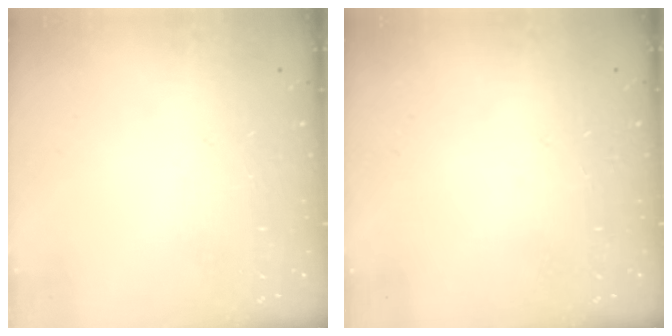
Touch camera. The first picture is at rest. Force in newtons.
{"total": 0.0}